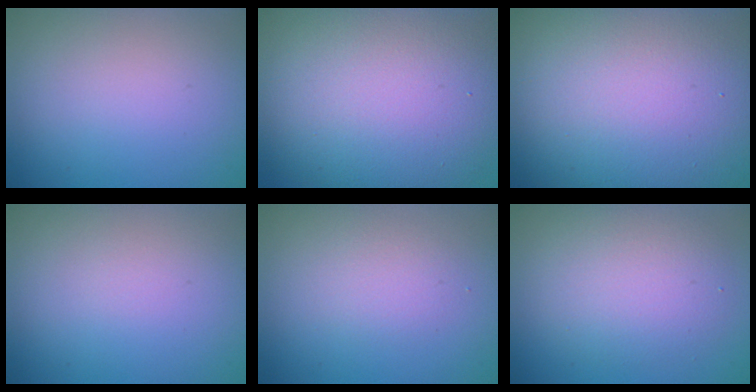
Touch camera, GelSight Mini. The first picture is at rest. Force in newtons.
{"total": 14.9, "press": 14.9, "slide": 0.6}
{"total": 18.6, "press": 18.5, "slide": 1.2}
{"total": 0.0}
{"total": 1.7, "press": 1.7, "slide": 0.1}
{"total": 4.3, "press": 4.3, "slide": 0.1}